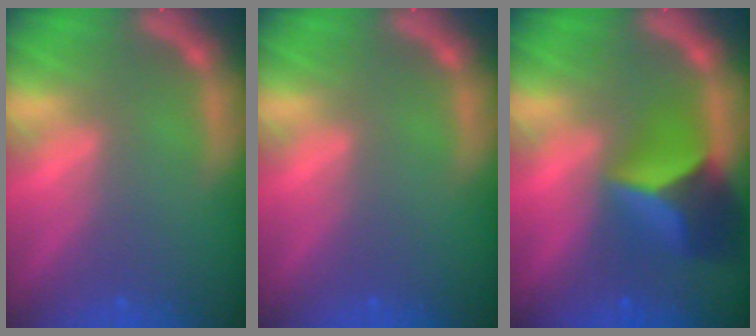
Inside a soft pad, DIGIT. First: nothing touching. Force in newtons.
{"total": 0.0}
{"total": 6.9}